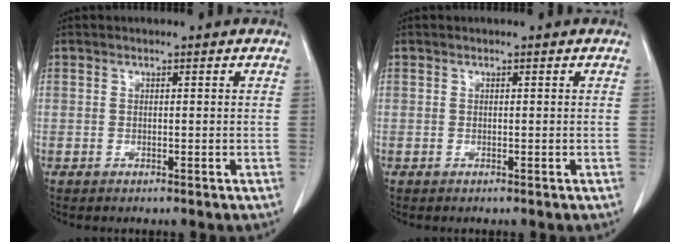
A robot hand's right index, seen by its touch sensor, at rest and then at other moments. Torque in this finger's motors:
{"motor_torque": [0.00, 0.00, 0.00, 0.00]}